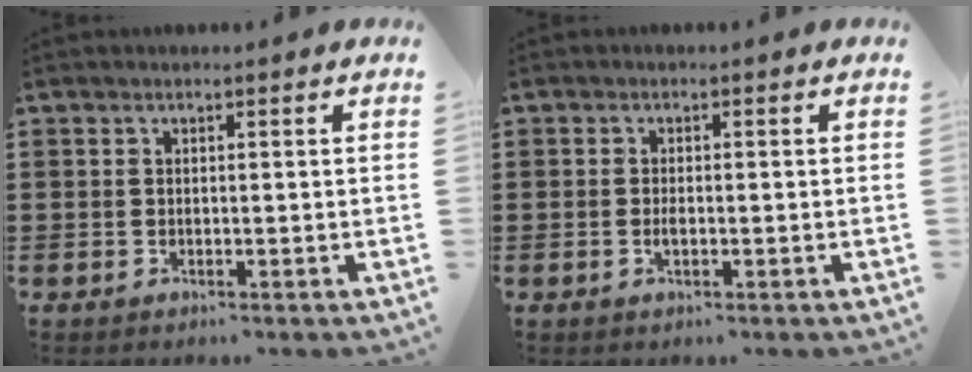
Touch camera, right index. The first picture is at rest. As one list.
[{"total": 1.3, "force": [-0.2, 0.3, 1.2], "torque": [-0.023, -0.006, -0.002]}]